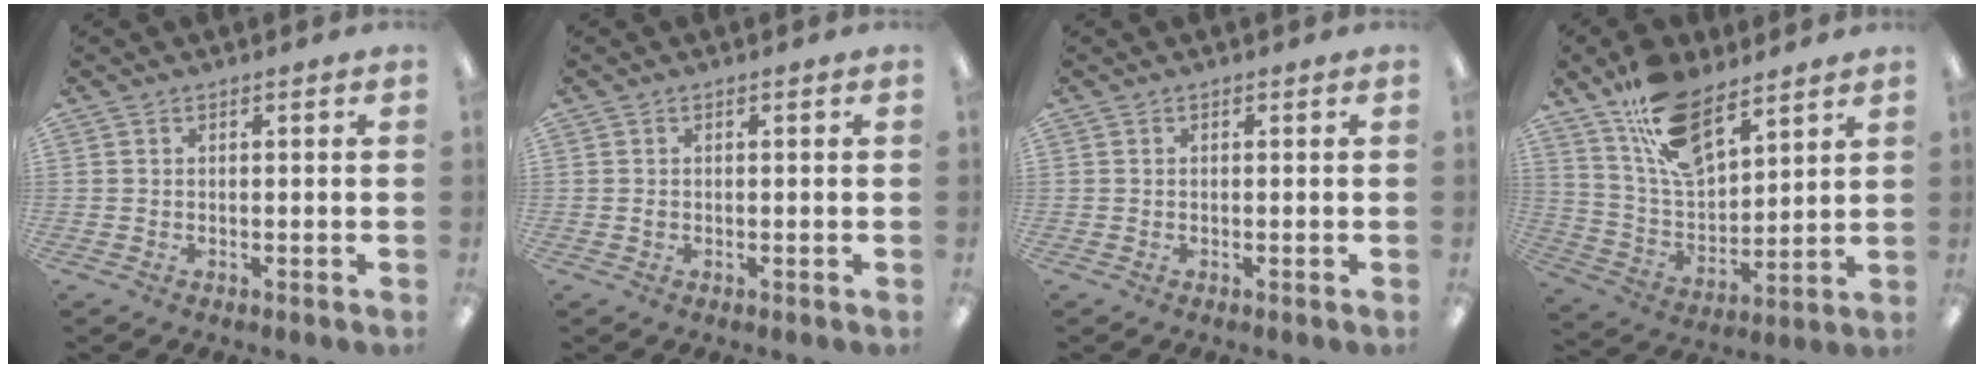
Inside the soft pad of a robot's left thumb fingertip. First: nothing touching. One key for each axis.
{"total": 0.6, "fx": -0.1, "fy": 0.4, "fz": 0.5, "tx": -0.010, "ty": 0.002, "tz": -0.003}
{"total": 0.0}
{"total": 15.8, "fx": 10.8, "fy": 7.3, "fz": 8.9, "tx": -0.168, "ty": -0.050, "tz": 0.199}